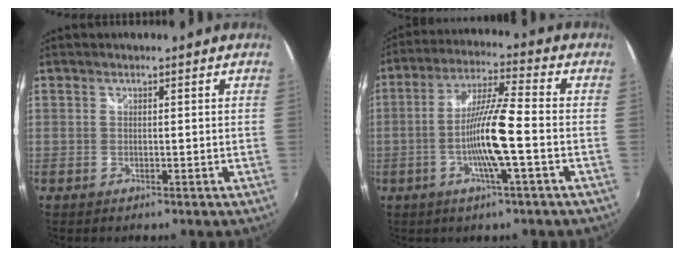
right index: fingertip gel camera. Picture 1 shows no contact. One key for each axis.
{"total": 10.9, "fx": -3.1, "fy": 0.0, "fz": 10.4, "tx": -0.203, "ty": 0.000, "tz": -0.060}